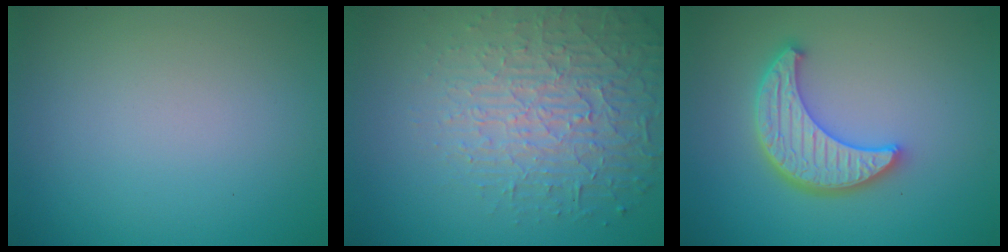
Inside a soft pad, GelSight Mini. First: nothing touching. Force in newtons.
{"total": 5.5, "press": 4.5, "slide": 3.2}
{"total": 5.1, "press": 4.3, "slide": 2.8}